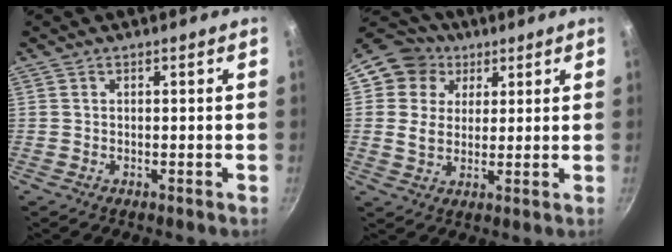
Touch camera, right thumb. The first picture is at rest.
{"total": 9.6, "force": [4.0, 8.2, 2.9], "torque": [-0.023, 0.003, 0.052]}